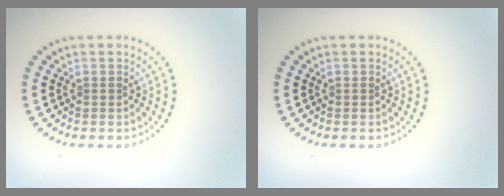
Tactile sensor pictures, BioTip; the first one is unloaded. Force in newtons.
{"total": 0.0}